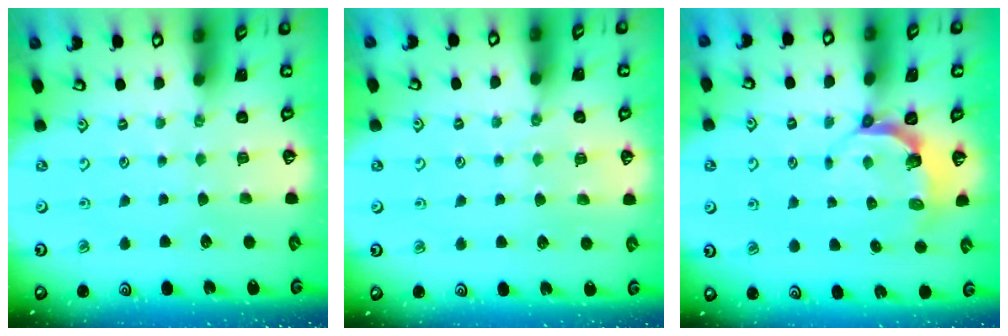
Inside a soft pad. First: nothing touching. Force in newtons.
{"total": 3.8, "press": 3.8, "slide": 0.5}
{"total": 5.0, "press": 4.0, "slide": 3.1}